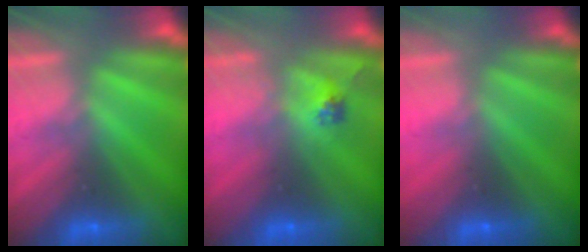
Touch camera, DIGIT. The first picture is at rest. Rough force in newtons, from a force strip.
{"total": 2.4}
{"total": 3.0}